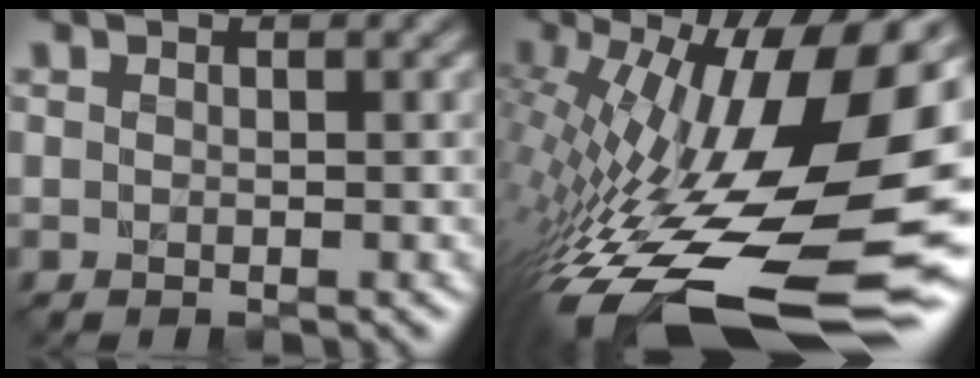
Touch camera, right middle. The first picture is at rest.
{"total": 18.7, "force": [-3.6, 8.0, 16.6], "torque": [-0.299, -0.019, -0.067]}